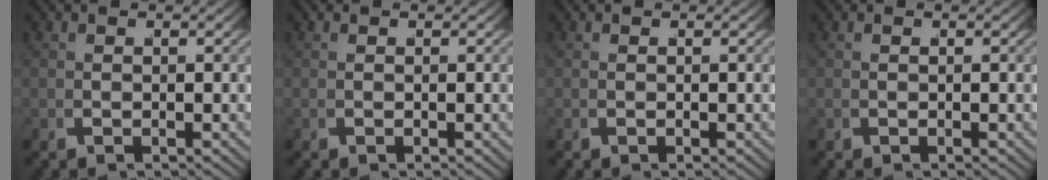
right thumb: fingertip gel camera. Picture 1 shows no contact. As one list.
[{"total": 0.0}, {"total": 0.0}, {"total": 0.0}]